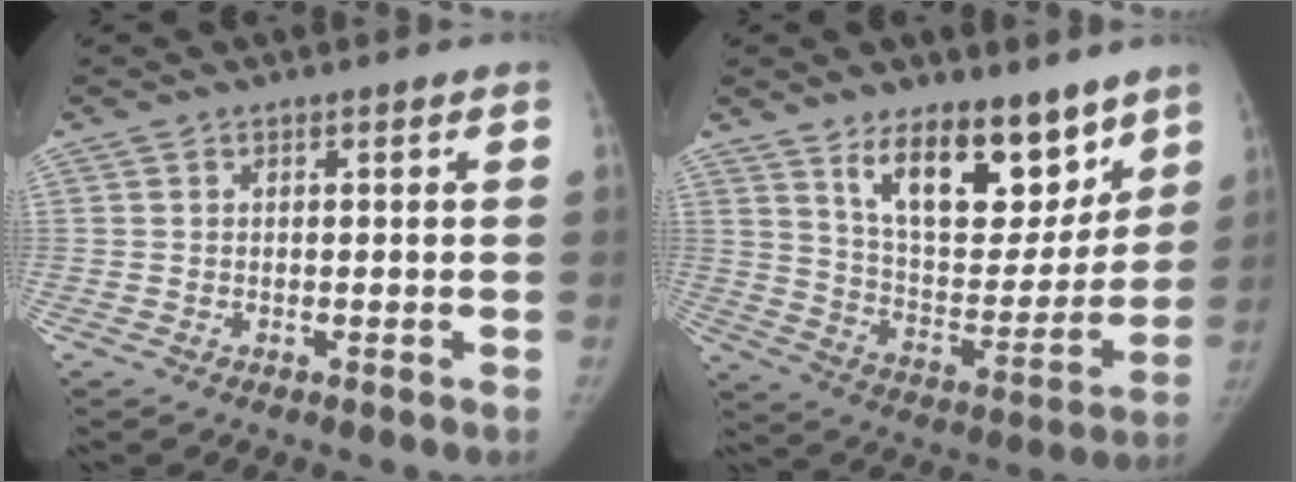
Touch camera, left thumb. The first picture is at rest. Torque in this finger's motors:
{"motor_torque": [0.91, 0.20, 1.49, -1.28, 0.19]}